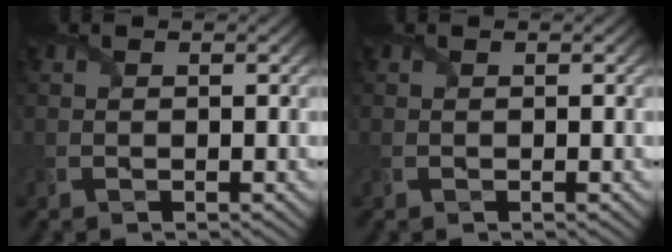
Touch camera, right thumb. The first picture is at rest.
{"total": 0.0}